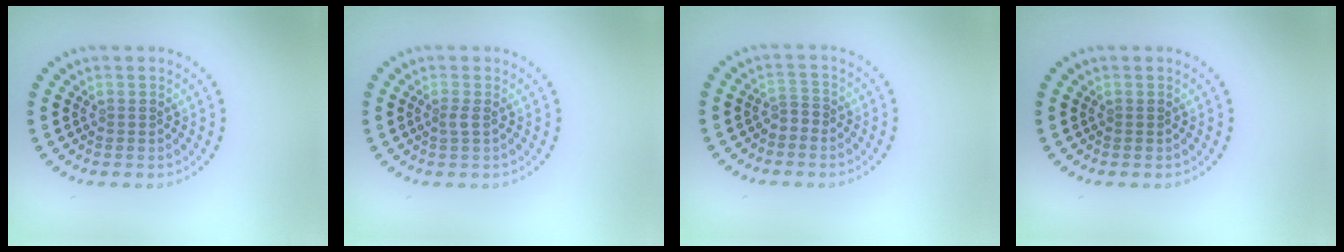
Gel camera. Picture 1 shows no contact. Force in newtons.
{"total": 0.9, "press": 0.6, "slide": 0.7}
{"total": 0.9, "press": 0.8, "slide": 0.5}
{"total": 0.0}